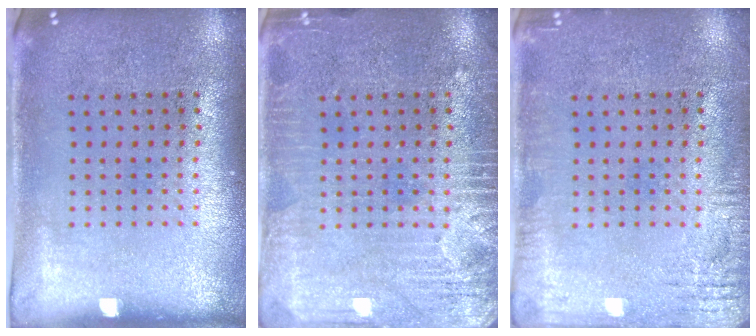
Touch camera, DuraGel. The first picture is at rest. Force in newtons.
{"total": 3.9, "press": 3.9, "slide": 0.5}
{"total": 2.5, "press": 2.5, "slide": 0.2}